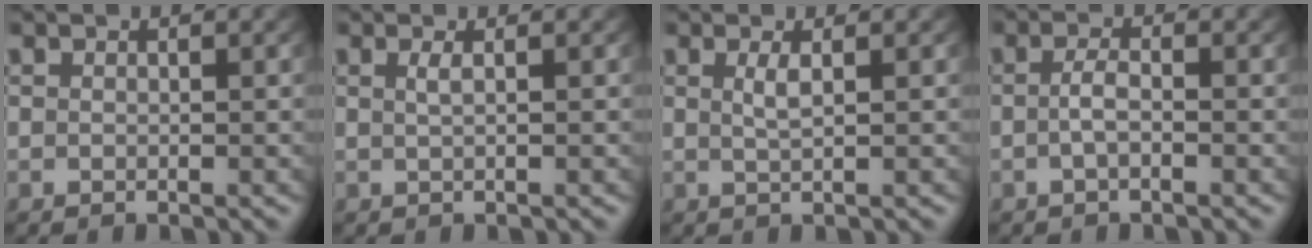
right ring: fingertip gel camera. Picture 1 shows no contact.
{"total": 0.9, "force": [0.1, -0.2, 0.9], "torque": [-0.022, -0.006, 0.008]}
{"total": 1.4, "force": [0.3, -0.2, 1.4], "torque": [-0.031, -0.010, 0.014]}
{"total": 1.7, "force": [-0.8, 0.1, 1.4], "torque": [-0.034, -0.005, -0.010]}